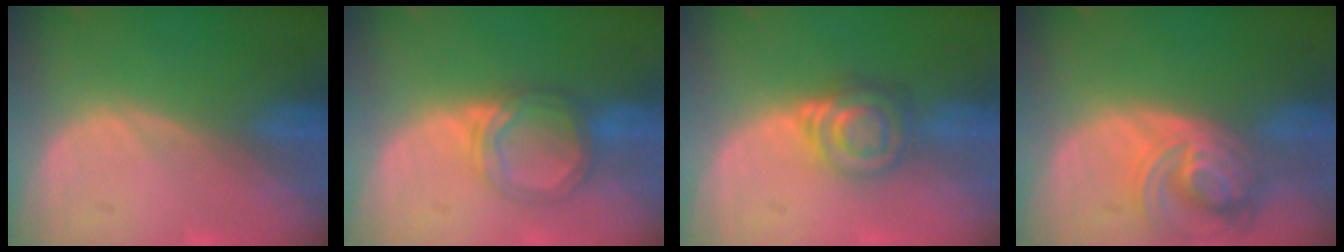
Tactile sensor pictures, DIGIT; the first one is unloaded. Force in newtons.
{"total": 5.3, "press": 5.0, "slide": 1.9}
{"total": 6.6, "press": 5.6, "slide": 3.4}
{"total": 7.8, "press": 6.8, "slide": 3.7}